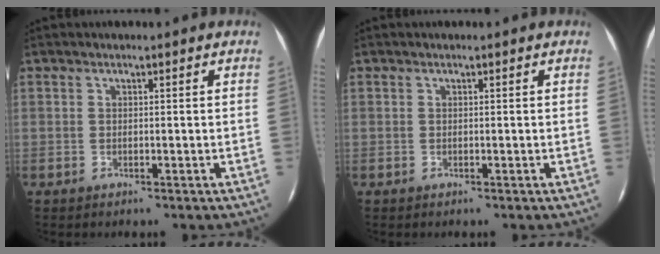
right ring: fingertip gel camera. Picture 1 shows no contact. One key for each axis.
{"total": 0.0}